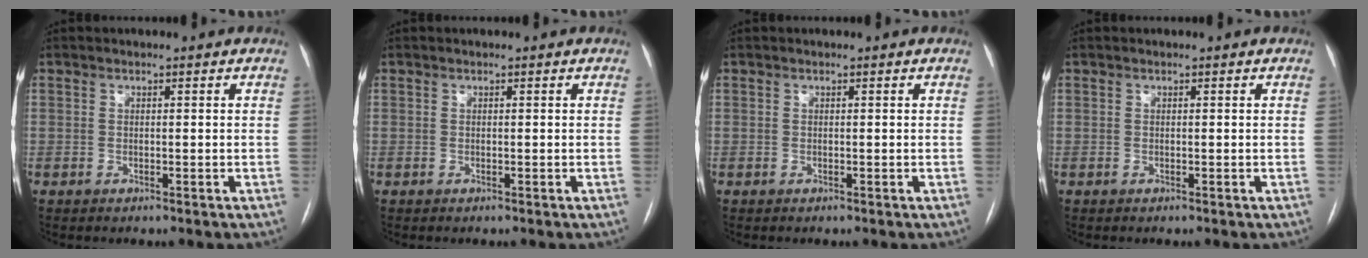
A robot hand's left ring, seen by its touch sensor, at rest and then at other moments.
{"total": 0.0}
{"total": 0.0}
{"total": 0.0}